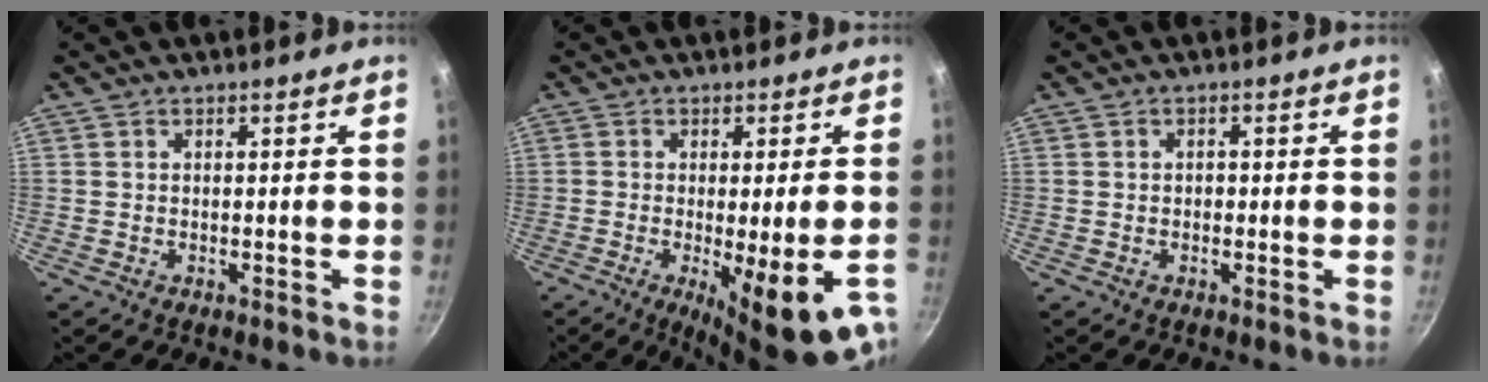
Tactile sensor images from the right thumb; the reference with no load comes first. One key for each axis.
{"total": 15.0, "fx": -6.3, "fy": 3.0, "fz": 13.3, "tx": -0.170, "ty": -0.016, "tz": -0.077}
{"total": 1.1, "fx": 0.0, "fy": 0.9, "fz": 0.7, "tx": -0.008, "ty": 0.005, "tz": -0.002}